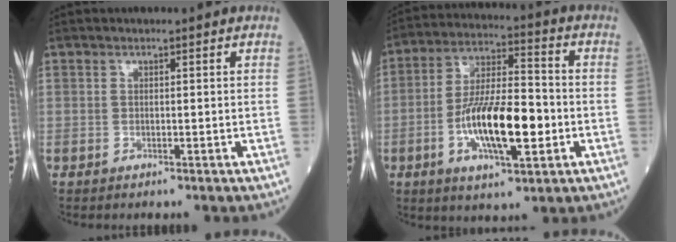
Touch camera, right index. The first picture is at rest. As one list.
[{"total": 14.3, "force": [-3.6, 4.0, 13.2], "torque": [-0.245, 0.003, -0.063]}]